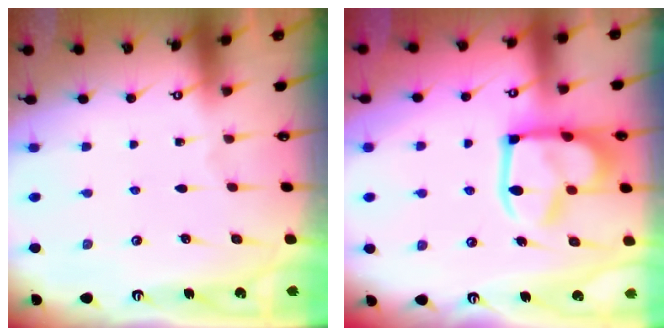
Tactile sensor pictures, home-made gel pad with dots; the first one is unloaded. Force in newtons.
{"total": 16.0, "press": 16.0, "slide": 1.4}